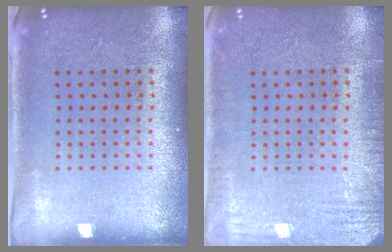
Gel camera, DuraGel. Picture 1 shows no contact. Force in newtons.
{"total": 2.5, "press": 2.5, "slide": 0.4}